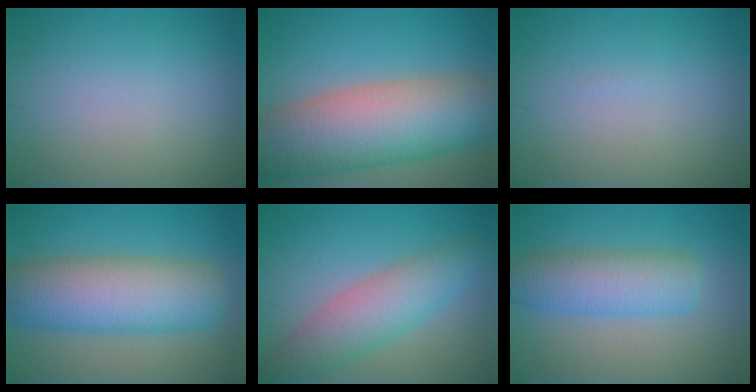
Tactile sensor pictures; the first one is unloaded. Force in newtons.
{"total": 12.4, "press": 12.4, "slide": 0.6}
{"total": 0.0}
{"total": 9.8, "press": 9.8, "slide": 0.4}
{"total": 5.7, "press": 5.7, "slide": 0.1}
{"total": 5.6, "press": 5.6, "slide": 0.1}